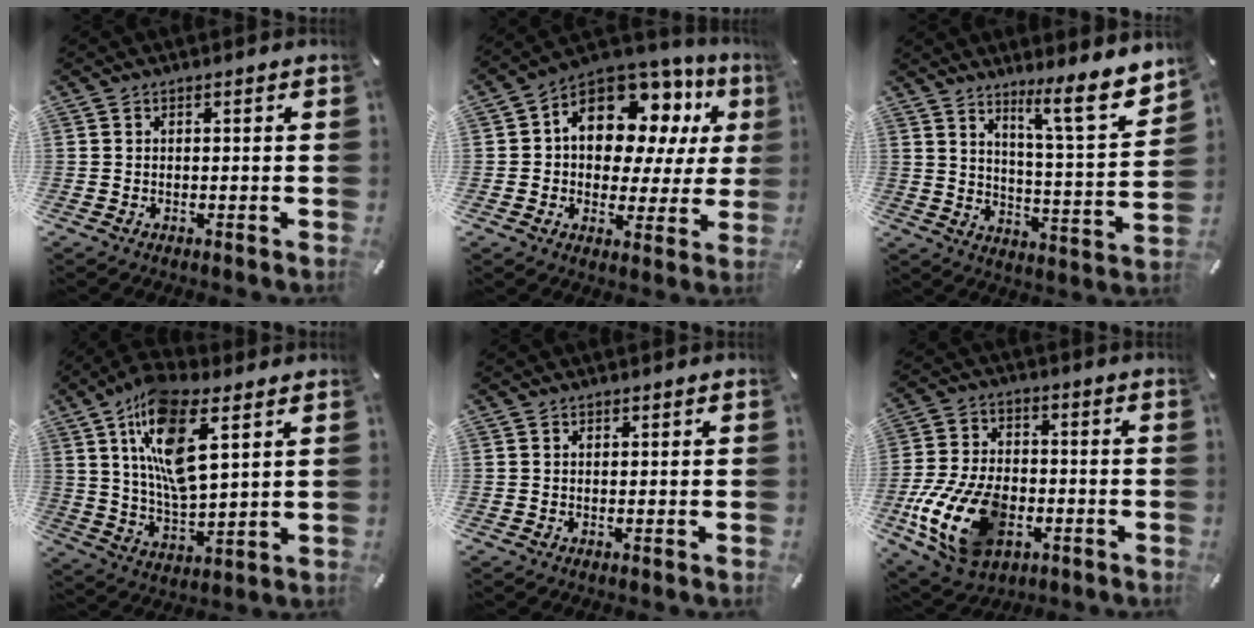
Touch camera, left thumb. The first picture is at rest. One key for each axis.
{"total": 13.7, "fx": 6.4, "fy": 9.4, "fz": 7.7, "tx": -0.130, "ty": -0.047, "tz": 0.118}
{"total": 12.9, "fx": 9.5, "fy": 2.0, "fz": 8.5, "tx": -0.127, "ty": -0.073, "tz": 0.153}
{"total": 15.7, "fx": 7.6, "fy": 6.4, "fz": 12.1, "tx": -0.235, "ty": -0.021, "tz": 0.132}
{"total": 0.5, "fx": 0.3, "fy": 0.4, "fz": 0.1, "tx": 0.000, "ty": 0.002, "tz": 0.006}
{"total": 18.1, "fx": -5.7, "fy": 12.1, "fz": 12.2, "tx": -0.251, "ty": 0.029, "tz": -0.093}